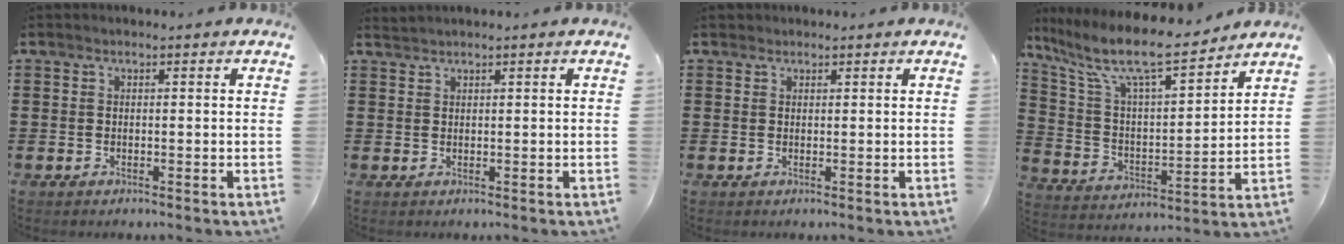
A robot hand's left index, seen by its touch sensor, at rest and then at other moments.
{"total": 0.8, "force": [0.8, -0.1, 0.1], "torque": [-0.003, -0.002, 0.017]}
{"total": 0.8, "force": [0.7, 0.4, 0.0], "torque": [-0.002, 0.003, 0.014]}
{"total": 10.3, "force": [8.2, 1.7, 6.0], "torque": [-0.151, -0.049, 0.138]}